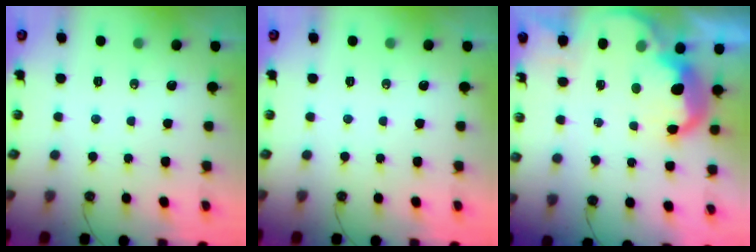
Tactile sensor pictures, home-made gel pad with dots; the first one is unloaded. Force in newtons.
{"total": 0.0}
{"total": 9.3, "press": 9.3, "slide": 0.6}